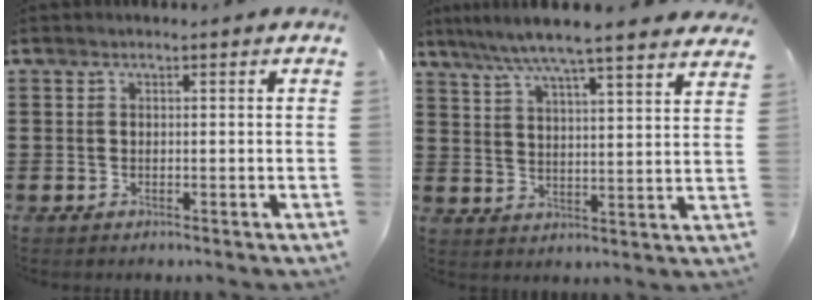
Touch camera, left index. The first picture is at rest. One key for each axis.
{"total": 6.7, "fx": 5.9, "fy": -0.6, "fz": 3.2, "tx": -0.085, "ty": -0.033, "tz": 0.098}